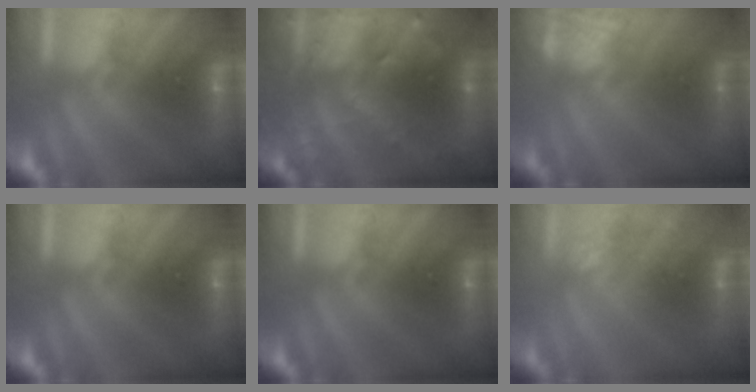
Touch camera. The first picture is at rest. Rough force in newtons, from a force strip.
{"total": 9.1}
{"total": 4.8}
{"total": 0.0}
{"total": 0.0}
{"total": 2.6}